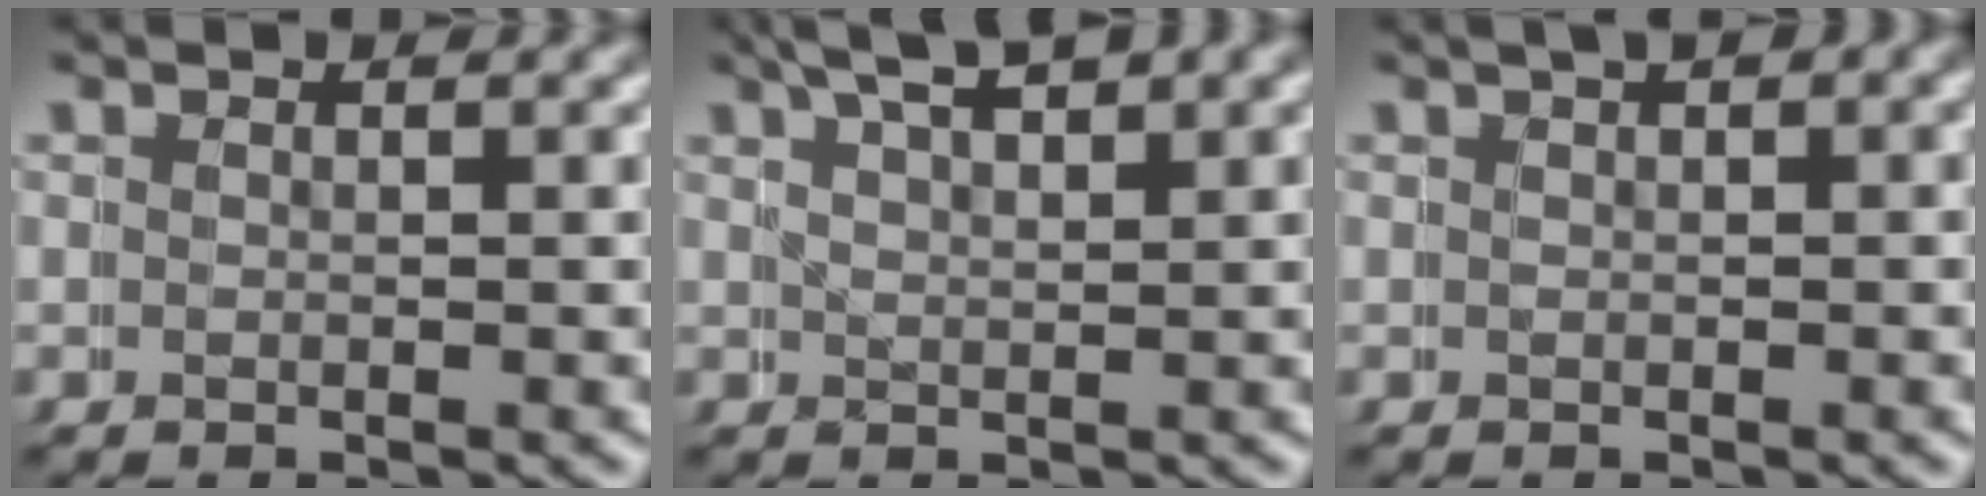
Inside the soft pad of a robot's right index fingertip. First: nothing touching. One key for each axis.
{"total": 4.1, "fx": 3.6, "fy": 1.0, "fz": 1.7, "tx": -0.033, "ty": 0.005, "tz": 0.056}
{"total": 1.1, "fx": 0.5, "fy": 0.5, "fz": 0.8, "tx": -0.002, "ty": 0.010, "tz": 0.004}